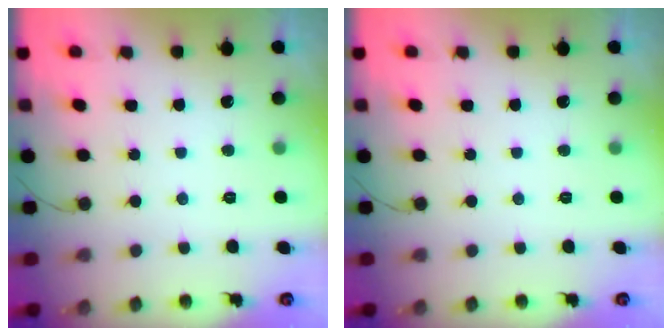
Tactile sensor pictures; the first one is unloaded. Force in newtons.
{"total": 0.0}